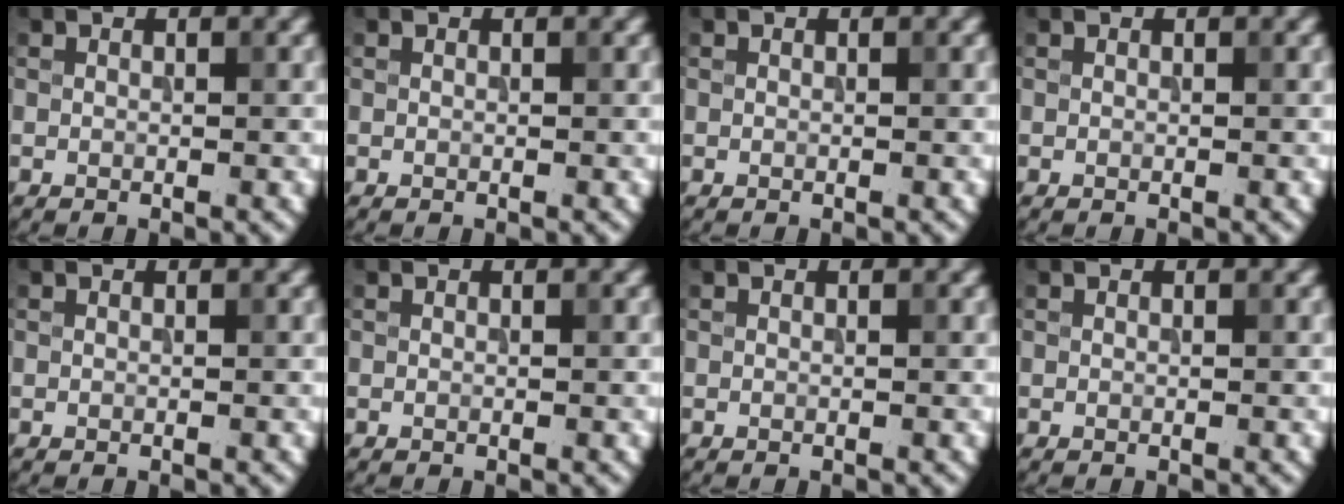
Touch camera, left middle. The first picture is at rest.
{"total": 0.0}
{"total": 0.0}
{"total": 0.0}
{"total": 0.0}
{"total": 0.0}
{"total": 0.0}
{"total": 0.0}